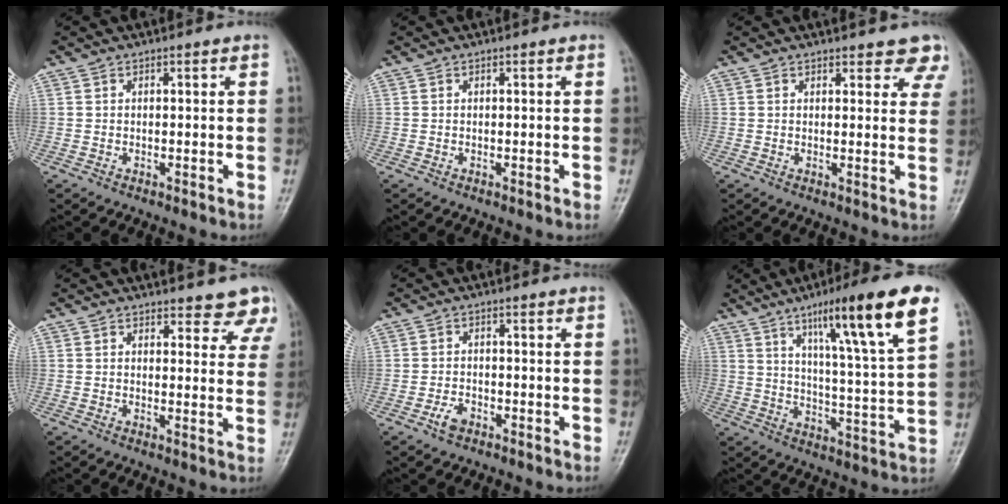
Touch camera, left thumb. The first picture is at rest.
{"total": 0.0}
{"total": 5.4, "force": [4.5, 2.4, 1.8], "torque": [0.018, -0.020, 0.038]}
{"total": 6.3, "force": [5.6, 2.5, 1.7], "torque": [0.022, -0.029, 0.048]}
{"total": 2.8, "force": [-1.7, 1.6, 1.6], "torque": [-0.030, 0.011, -0.030]}
{"total": 18.6, "force": [10.0, 1.8, 15.6], "torque": [-0.226, -0.038, 0.153]}